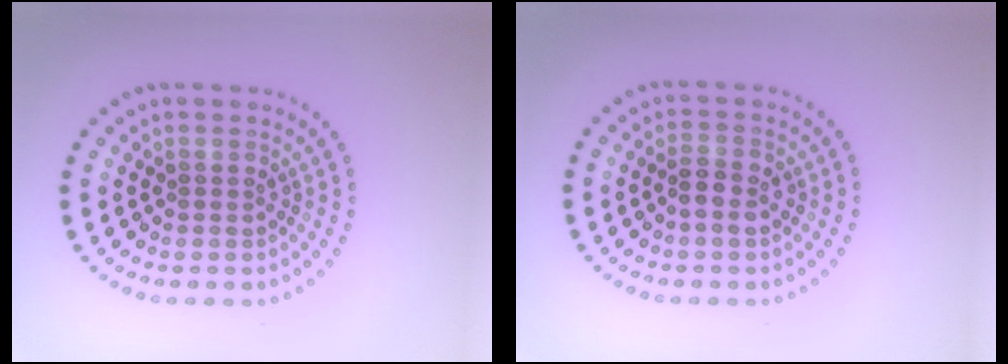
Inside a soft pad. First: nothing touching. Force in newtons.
{"total": 2.1, "press": 2.1, "slide": 0.5}